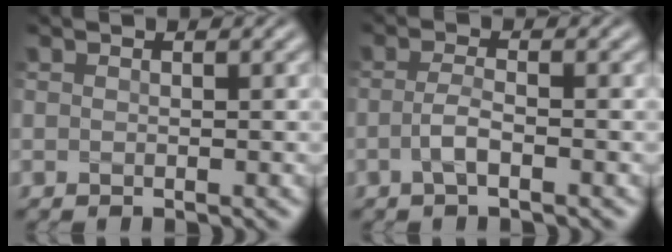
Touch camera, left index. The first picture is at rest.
{"total": 1.7, "force": [-0.5, 0.4, 1.6], "torque": [-0.034, 0.005, -0.016]}